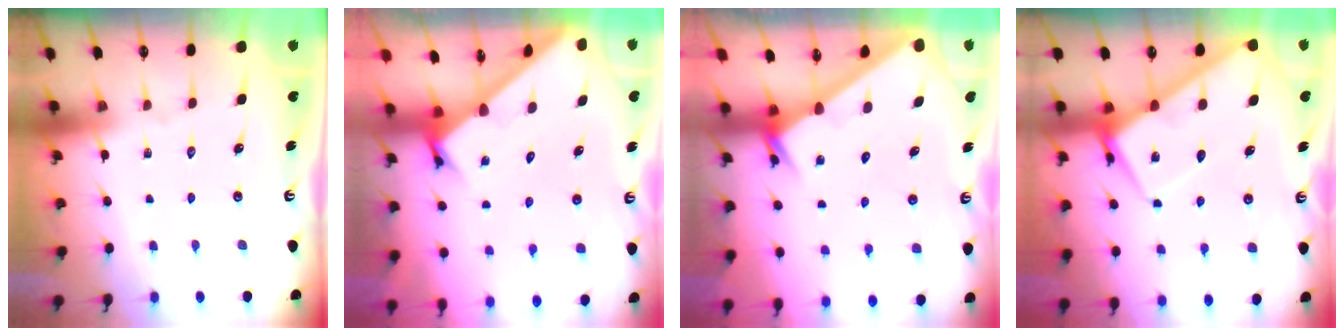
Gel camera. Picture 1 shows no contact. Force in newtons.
{"total": 2.4, "press": 2.4, "slide": 0.2}
{"total": 2.7, "press": 2.7, "slide": 0.3}
{"total": 6.6, "press": 6.5, "slide": 0.8}